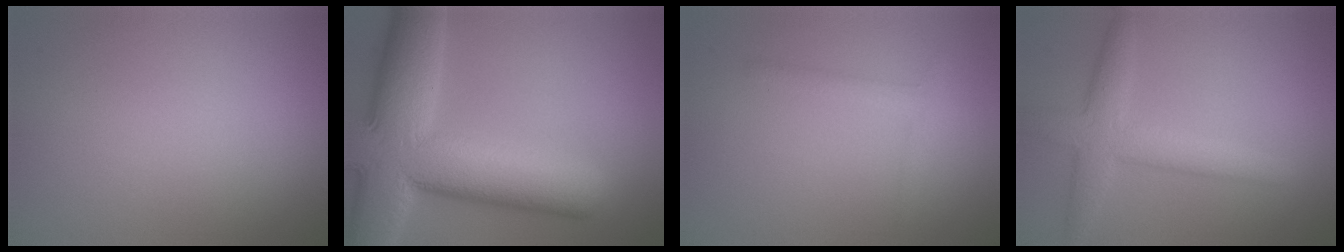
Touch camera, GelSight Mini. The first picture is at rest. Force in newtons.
{"total": 14.1, "press": 14.1, "slide": 0.9}
{"total": 1.5, "press": 1.5, "slide": 0.1}
{"total": 4.4, "press": 4.4, "slide": 0.3}